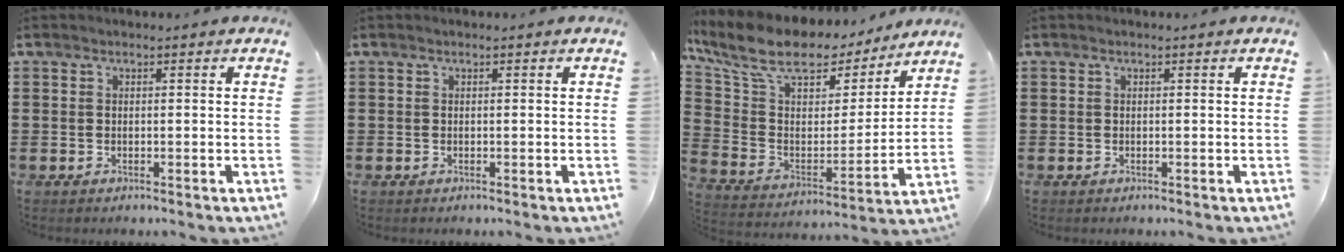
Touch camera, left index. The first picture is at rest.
{"total": 0.0}
{"total": 10.7, "force": [8.4, 4.6, 4.8], "torque": [-0.128, -0.053, 0.145]}
{"total": 0.0}